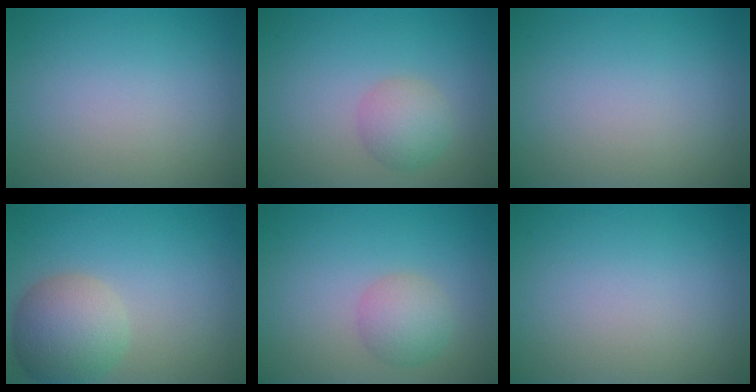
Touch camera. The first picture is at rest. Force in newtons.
{"total": 2.5, "press": 2.5, "slide": 0.1}
{"total": 0.0}
{"total": 5.3, "press": 5.3, "slide": 0.3}
{"total": 2.7, "press": 2.7, "slide": 0.1}
{"total": 0.0}